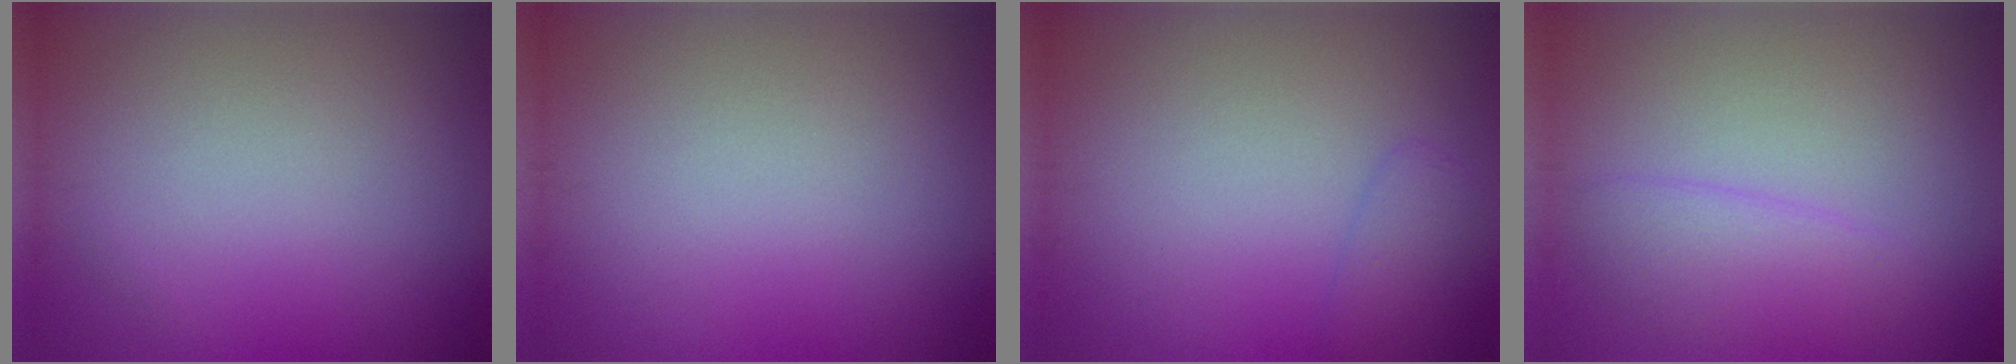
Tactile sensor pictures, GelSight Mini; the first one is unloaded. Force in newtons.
{"total": 0.0}
{"total": 1.3, "press": 1.3, "slide": 0.2}
{"total": 2.3, "press": 2.3, "slide": 0.0}